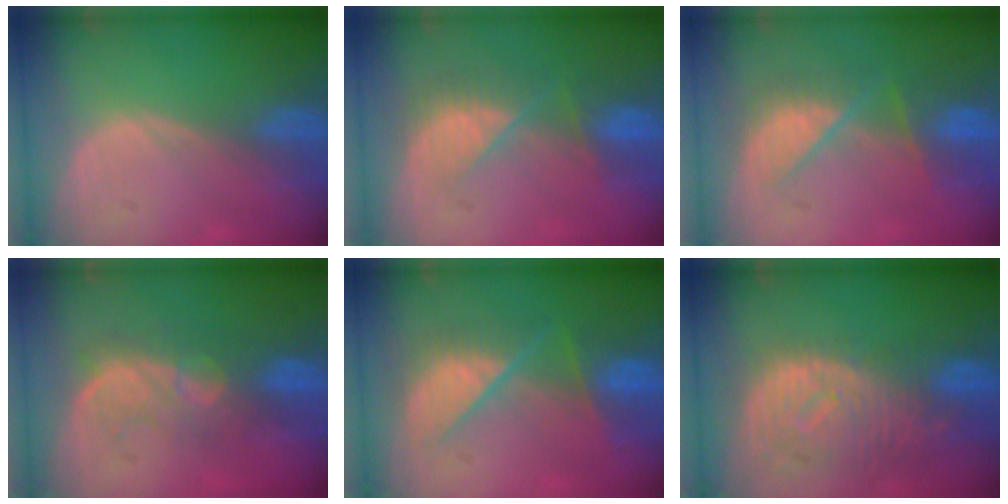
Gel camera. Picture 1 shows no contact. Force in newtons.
{"total": 7.5, "press": 6.8, "slide": 3.3}
{"total": 7.3, "press": 7.1, "slide": 1.6}
{"total": 8.0, "press": 7.8, "slide": 1.9}
{"total": 7.9, "press": 7.9, "slide": 0.5}
{"total": 11.9, "press": 10.2, "slide": 6.2}